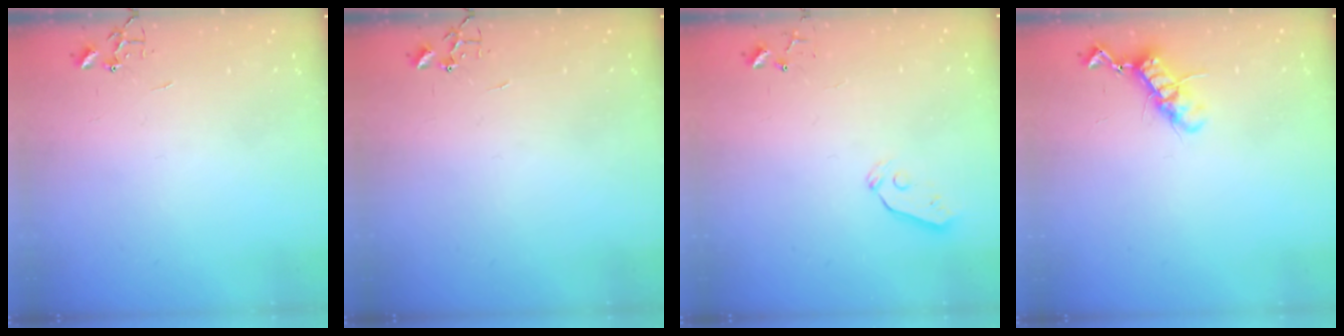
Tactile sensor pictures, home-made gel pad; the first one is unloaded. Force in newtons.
{"total": 0.0}
{"total": 4.0, "press": 3.9, "slide": 0.8}
{"total": 11.1, "press": 11.1, "slide": 0.3}